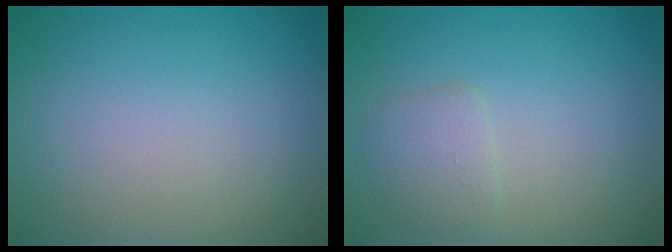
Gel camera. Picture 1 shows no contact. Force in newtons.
{"total": 1.7, "press": 1.7, "slide": 0.0}